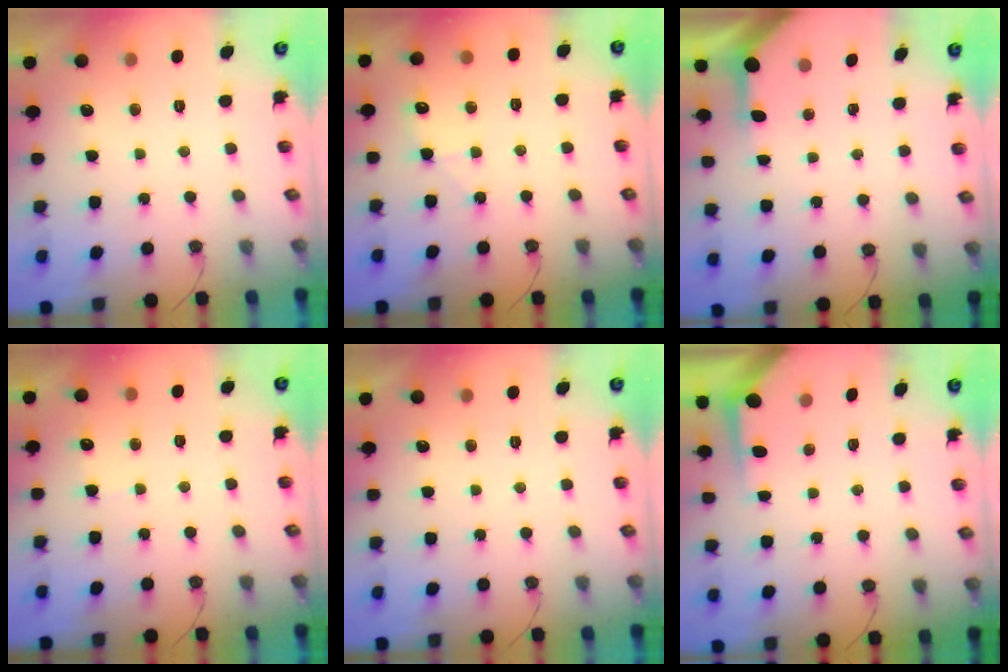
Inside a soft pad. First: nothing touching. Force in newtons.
{"total": 4.6, "press": 4.5, "slide": 0.7}
{"total": 3.9, "press": 3.9, "slide": 0.2}
{"total": 3.3, "press": 3.3, "slide": 0.4}
{"total": 0.0}
{"total": 3.3, "press": 3.3, "slide": 0.4}